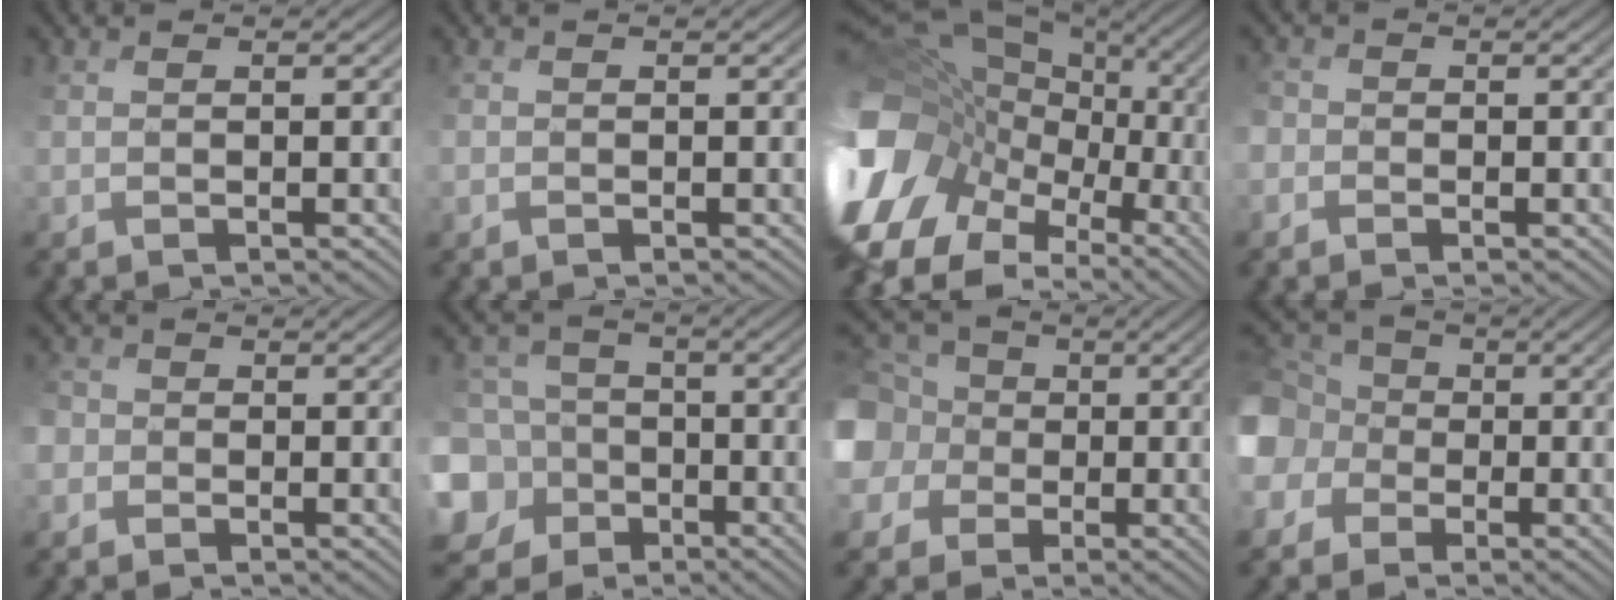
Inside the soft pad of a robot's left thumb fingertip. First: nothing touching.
{"total": 0.5, "force": [-0.1, 0.5, -0.2], "torque": [0.006, 0.001, -0.005]}
{"total": 18.9, "force": [-3.0, 15.1, 11.0], "torque": [-0.302, 0.003, -0.022]}
{"total": 2.3, "force": [-1.2, 1.9, 0.6], "torque": [-0.019, 0.005, -0.026]}
{"total": 3.0, "force": [-1.2, 2.6, 0.8], "torque": [-0.026, 0.004, -0.028]}
{"total": 10.5, "force": [-1.8, 9.8, 3.4], "torque": [-0.136, -0.014, -0.055]}
{"total": 12.3, "force": [0.9, 11.4, 4.6], "torque": [-0.186, 0.012, -0.011]}
{"total": 10.5, "force": [-1.0, 9.5, 4.4], "torque": [-0.169, -0.003, -0.041]}